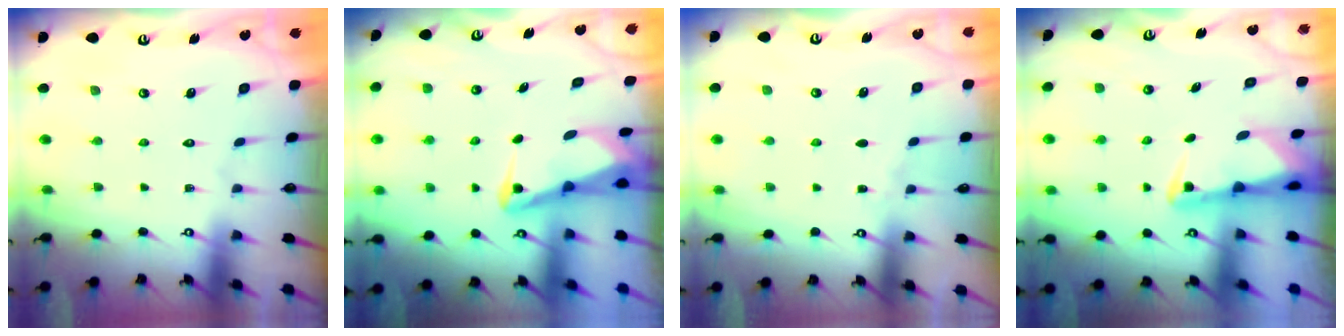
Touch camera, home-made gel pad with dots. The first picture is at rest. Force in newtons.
{"total": 3.5, "press": 3.5, "slide": 0.8}
{"total": 2.7, "press": 2.7, "slide": 0.4}
{"total": 2.8, "press": 2.8, "slide": 0.6}